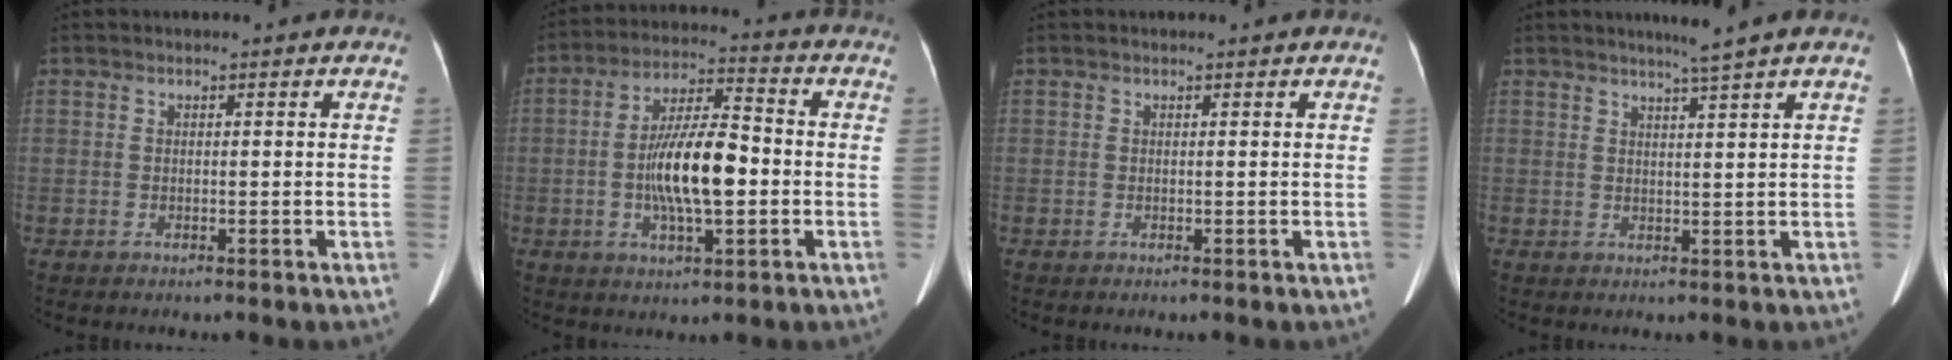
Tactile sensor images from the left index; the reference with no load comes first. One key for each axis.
{"total": 11.6, "fx": -1.8, "fy": 3.0, "fz": 11.1, "tx": -0.212, "ty": 0.008, "tz": -0.029}
{"total": 0.0}
{"total": 3.0, "fx": 2.3, "fy": -1.2, "fz": 1.4, "tx": -0.024, "ty": -0.009, "tz": 0.043}